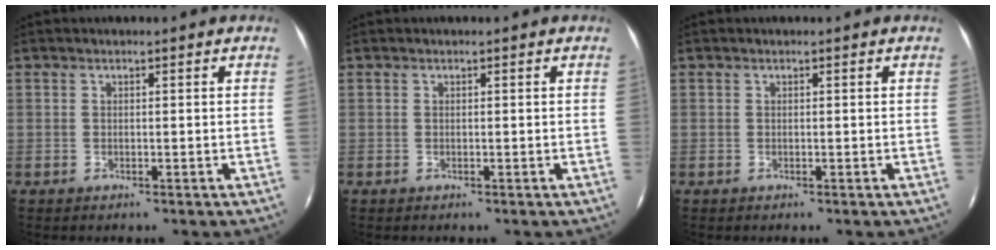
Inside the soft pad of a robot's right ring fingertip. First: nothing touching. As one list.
[{"total": 0.0}, {"total": 0.0}]